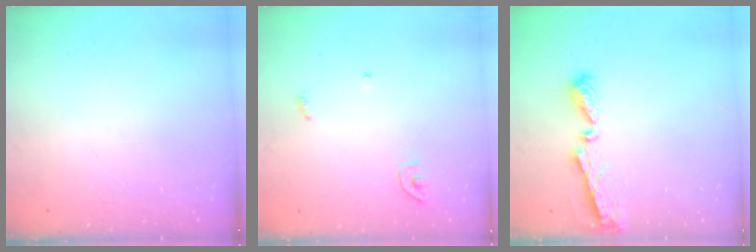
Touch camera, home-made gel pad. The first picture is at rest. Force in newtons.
{"total": 3.5, "press": 3.5, "slide": 0.3}
{"total": 7.2, "press": 7.2, "slide": 0.5}